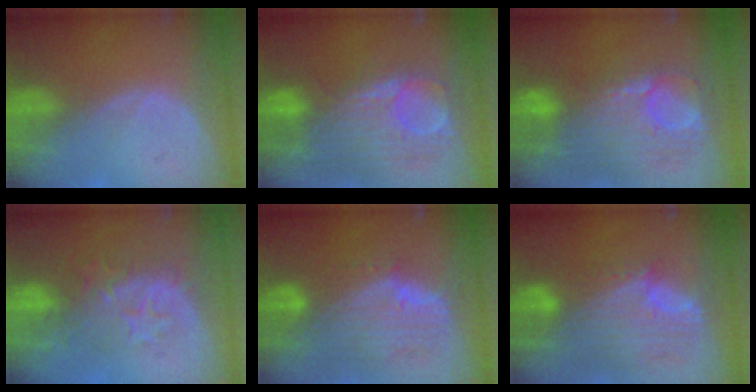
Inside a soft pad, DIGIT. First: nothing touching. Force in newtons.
{"total": 12.7, "press": 10.6, "slide": 6.9}
{"total": 12.7, "press": 10.7, "slide": 6.7}
{"total": 8.4, "press": 8.2, "slide": 2.0}
{"total": 11.3, "press": 9.6, "slide": 5.8}
{"total": 12.0, "press": 10.1, "slide": 6.4}